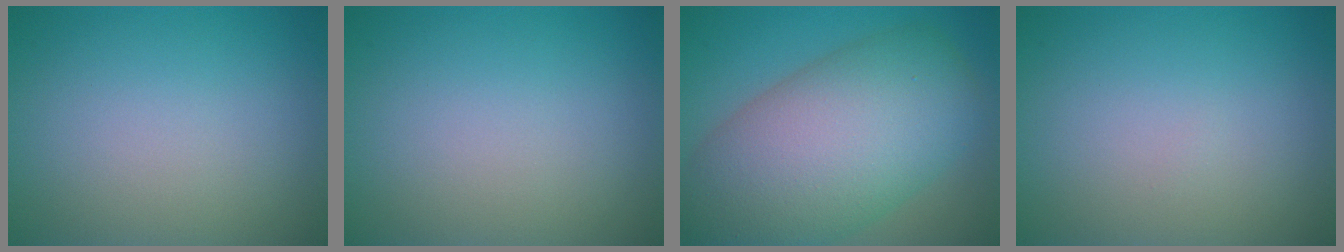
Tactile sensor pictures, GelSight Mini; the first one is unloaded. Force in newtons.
{"total": 0.0}
{"total": 13.2, "press": 13.2, "slide": 0.5}
{"total": 0.0}